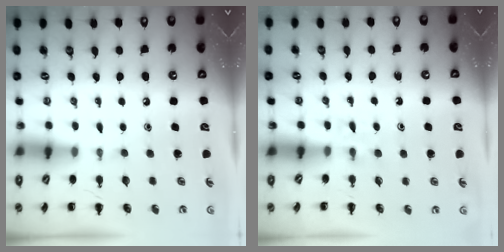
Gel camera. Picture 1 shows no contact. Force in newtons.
{"total": 2.8, "press": 2.5, "slide": 1.1}